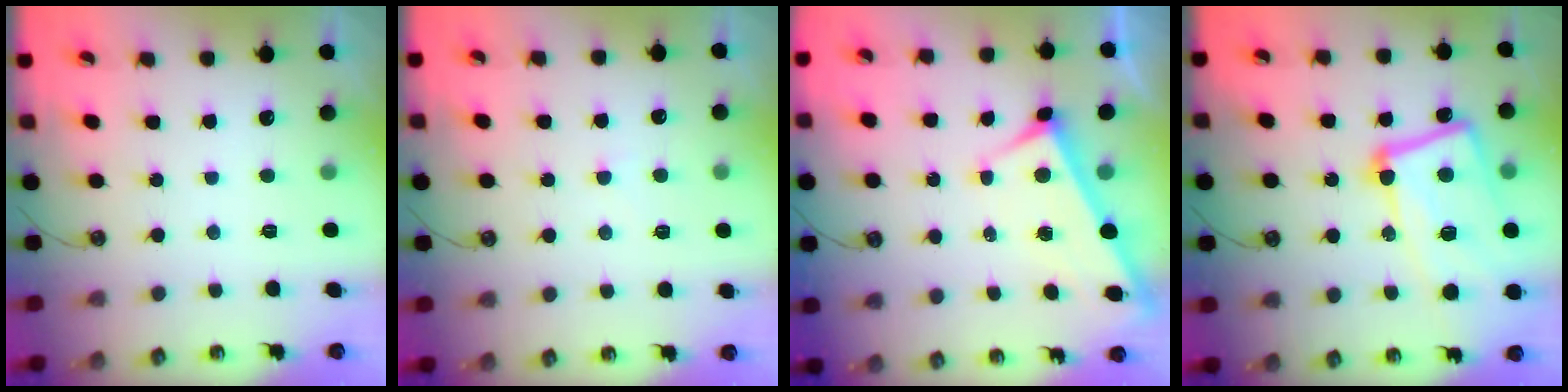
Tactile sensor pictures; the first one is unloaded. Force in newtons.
{"total": 5.6, "press": 5.6, "slide": 0.5}
{"total": 3.9, "press": 3.9, "slide": 0.2}
{"total": 20.6, "press": 20.4, "slide": 2.6}